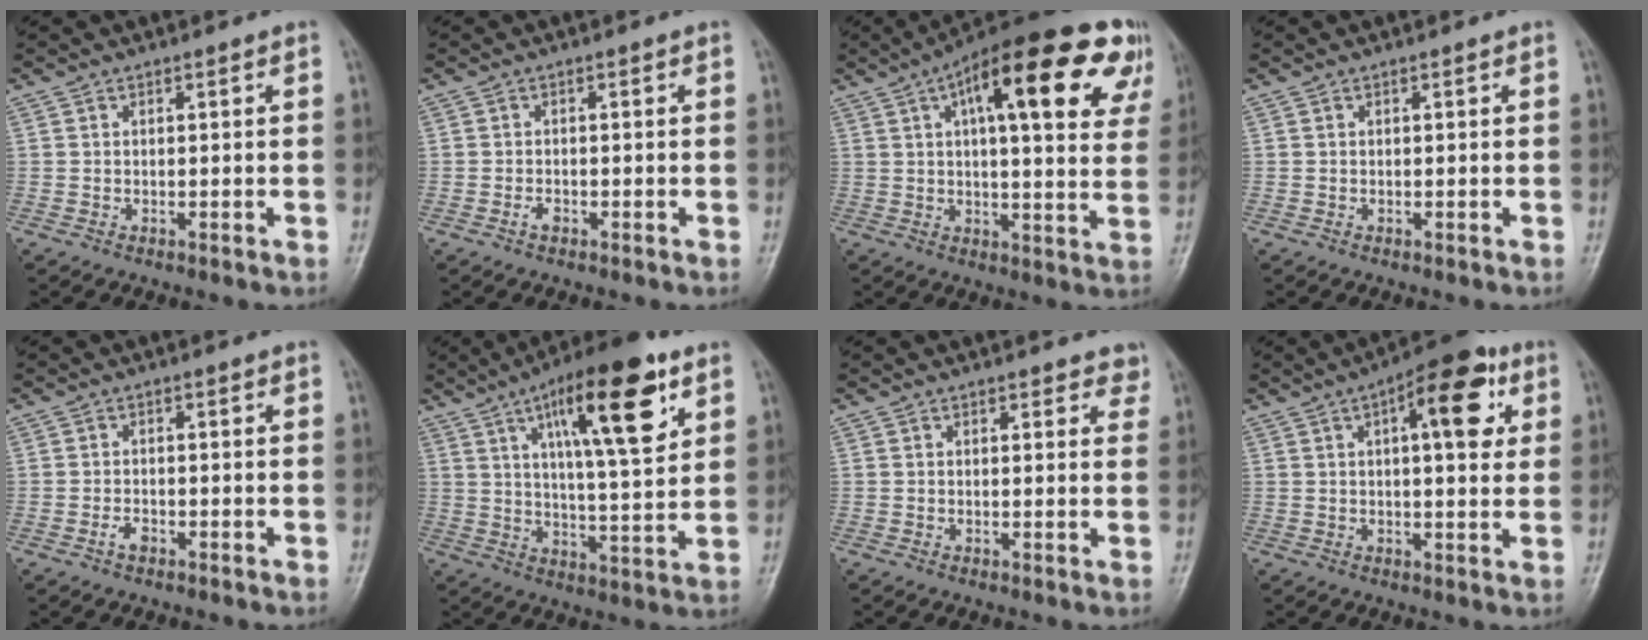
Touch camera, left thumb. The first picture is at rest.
{"total": 1.2, "force": [-0.7, 0.7, 0.7], "torque": [-0.012, 0.002, -0.014]}
{"total": 25.5, "force": [11.2, 8.7, 21.2], "torque": [-0.274, 0.012, 0.149]}
{"total": 0.0}
{"total": 1.6, "force": [-0.9, 0.9, 1.0], "torque": [-0.019, 0.006, -0.019]}
{"total": 18.7, "force": [8.6, 5.1, 15.9], "torque": [-0.226, -0.030, 0.133]}
{"total": 3.0, "force": [2.4, 1.5, 1.1], "torque": [0.019, -0.009, 0.019]}
{"total": 12.5, "force": [4.4, 4.9, 10.7], "torque": [-0.119, 0.004, 0.052]}